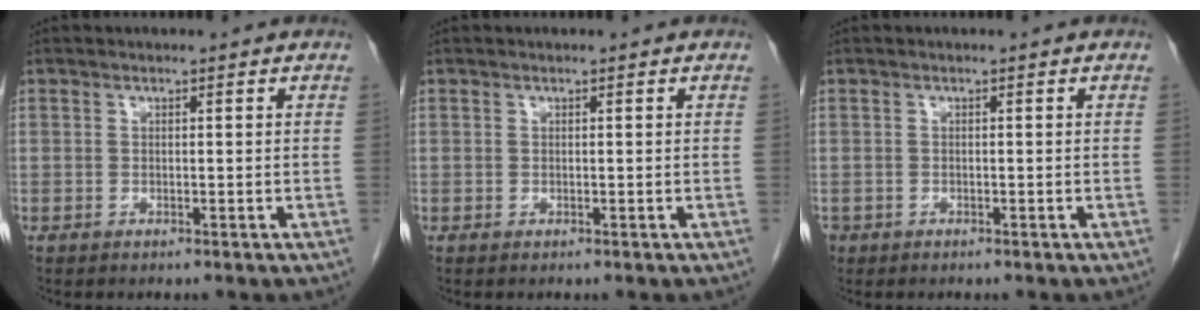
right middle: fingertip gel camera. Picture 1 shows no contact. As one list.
[{"total": 0.0}, {"total": 1.2, "force": [-0.7, 0.9, 0.2], "torque": [-0.009, 0.002, -0.011]}]